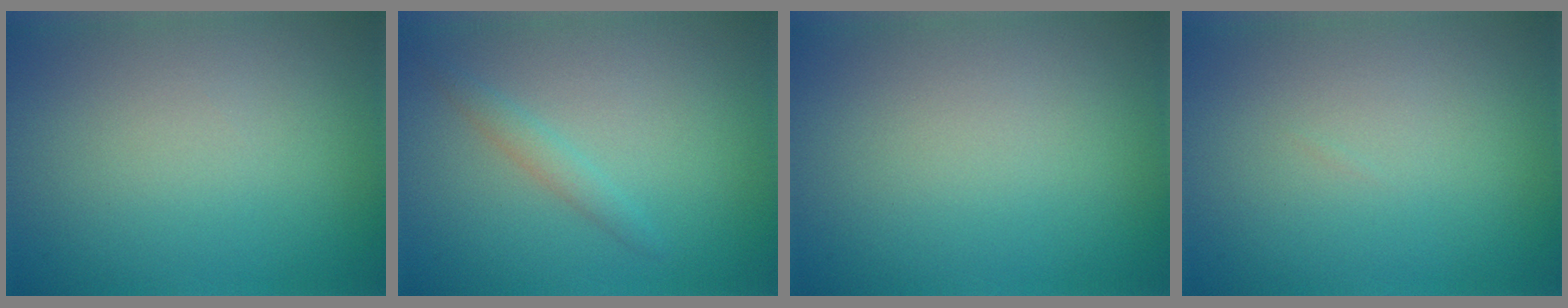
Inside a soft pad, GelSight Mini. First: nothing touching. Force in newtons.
{"total": 1.3, "press": 1.3, "slide": 0.1}
{"total": 0.0}
{"total": 0.0}